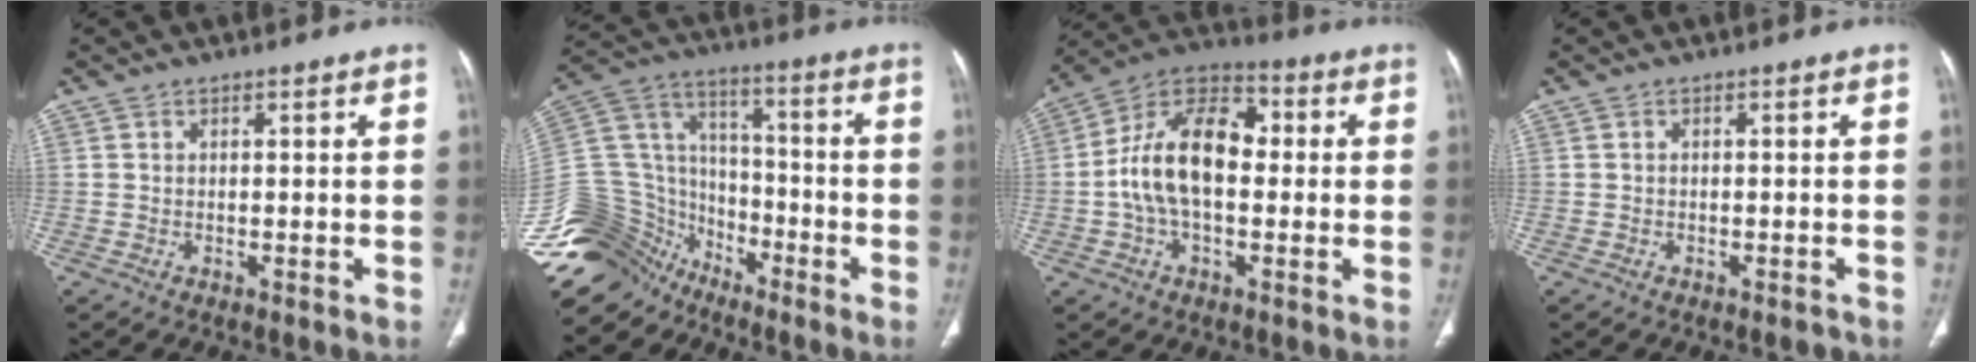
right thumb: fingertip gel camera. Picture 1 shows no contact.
{"total": 20.9, "force": [-15.7, 13.2, 4.3], "torque": [-0.103, 0.100, -0.279]}
{"total": 15.4, "force": [-0.2, 9.2, 12.4], "torque": [-0.211, 0.040, -0.014]}
{"total": 1.0, "force": [-0.9, 0.3, 0.4], "torque": [-0.007, 0.004, -0.009]}